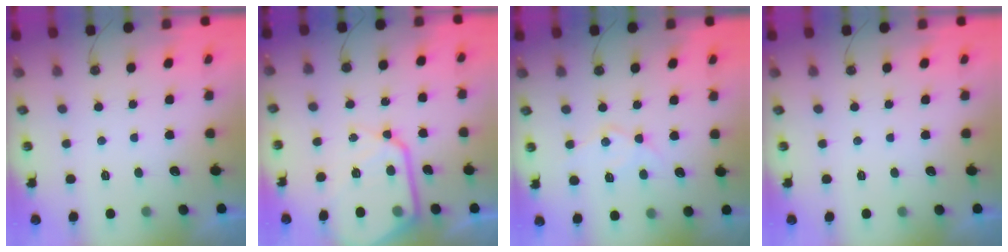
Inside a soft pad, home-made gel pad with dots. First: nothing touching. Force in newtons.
{"total": 16.8, "press": 16.7, "slide": 1.9}
{"total": 11.0, "press": 11.0, "slide": 0.9}
{"total": 0.0}